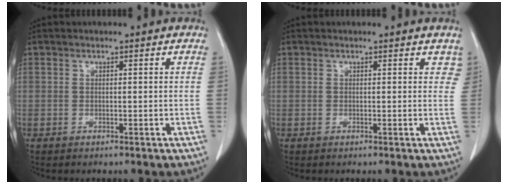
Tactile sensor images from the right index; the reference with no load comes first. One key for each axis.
{"total": 1.8, "fx": 1.3, "fy": 1.1, "fz": 0.5, "tx": 0.017, "ty": 0.001, "tz": 0.007}